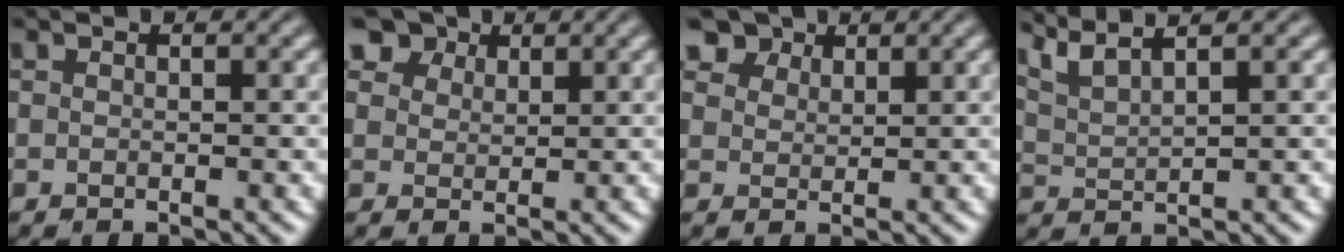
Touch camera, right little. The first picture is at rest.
{"total": 6.2, "force": [4.4, 3.7, 2.4], "torque": [-0.072, 0.004, 0.069]}
{"total": 5.5, "force": [4.0, 3.1, 2.0], "torque": [-0.062, 0.000, 0.072]}
{"total": 4.0, "force": [3.3, 0.8, 2.1], "torque": [-0.041, 0.017, 0.057]}